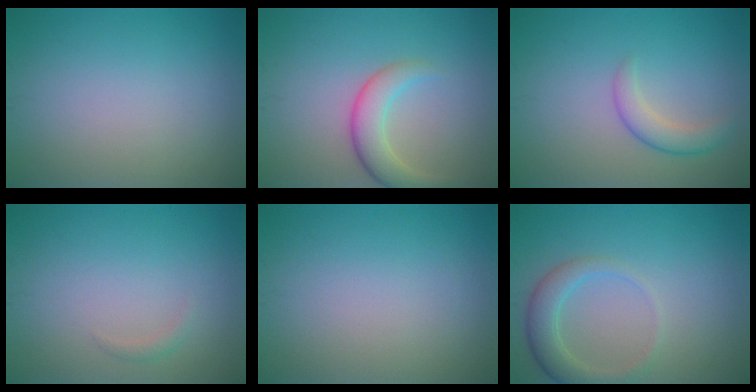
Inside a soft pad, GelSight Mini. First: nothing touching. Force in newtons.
{"total": 3.7, "press": 3.6, "slide": 0.3}
{"total": 2.3, "press": 2.3, "slide": 0.1}
{"total": 0.7, "press": 0.7, "slide": 0.1}
{"total": 0.0}
{"total": 3.2, "press": 3.2, "slide": 0.2}